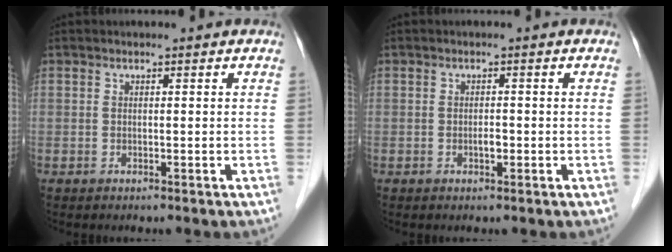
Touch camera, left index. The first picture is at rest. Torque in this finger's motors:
{"motor_torque": [0.45, 0.19, 0.03, 0.01]}